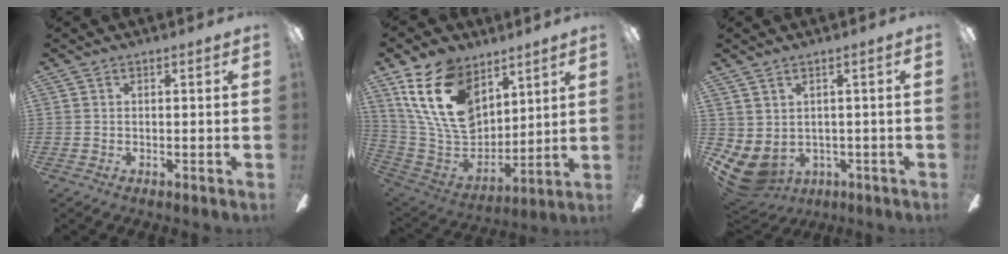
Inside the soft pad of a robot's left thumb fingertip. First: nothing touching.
{"total": 21.7, "force": [10.5, 13.8, 13.1], "torque": [-0.279, -0.037, 0.192]}
{"total": 4.6, "force": [-0.5, 3.8, 2.6], "torque": [-0.089, -0.012, -0.010]}